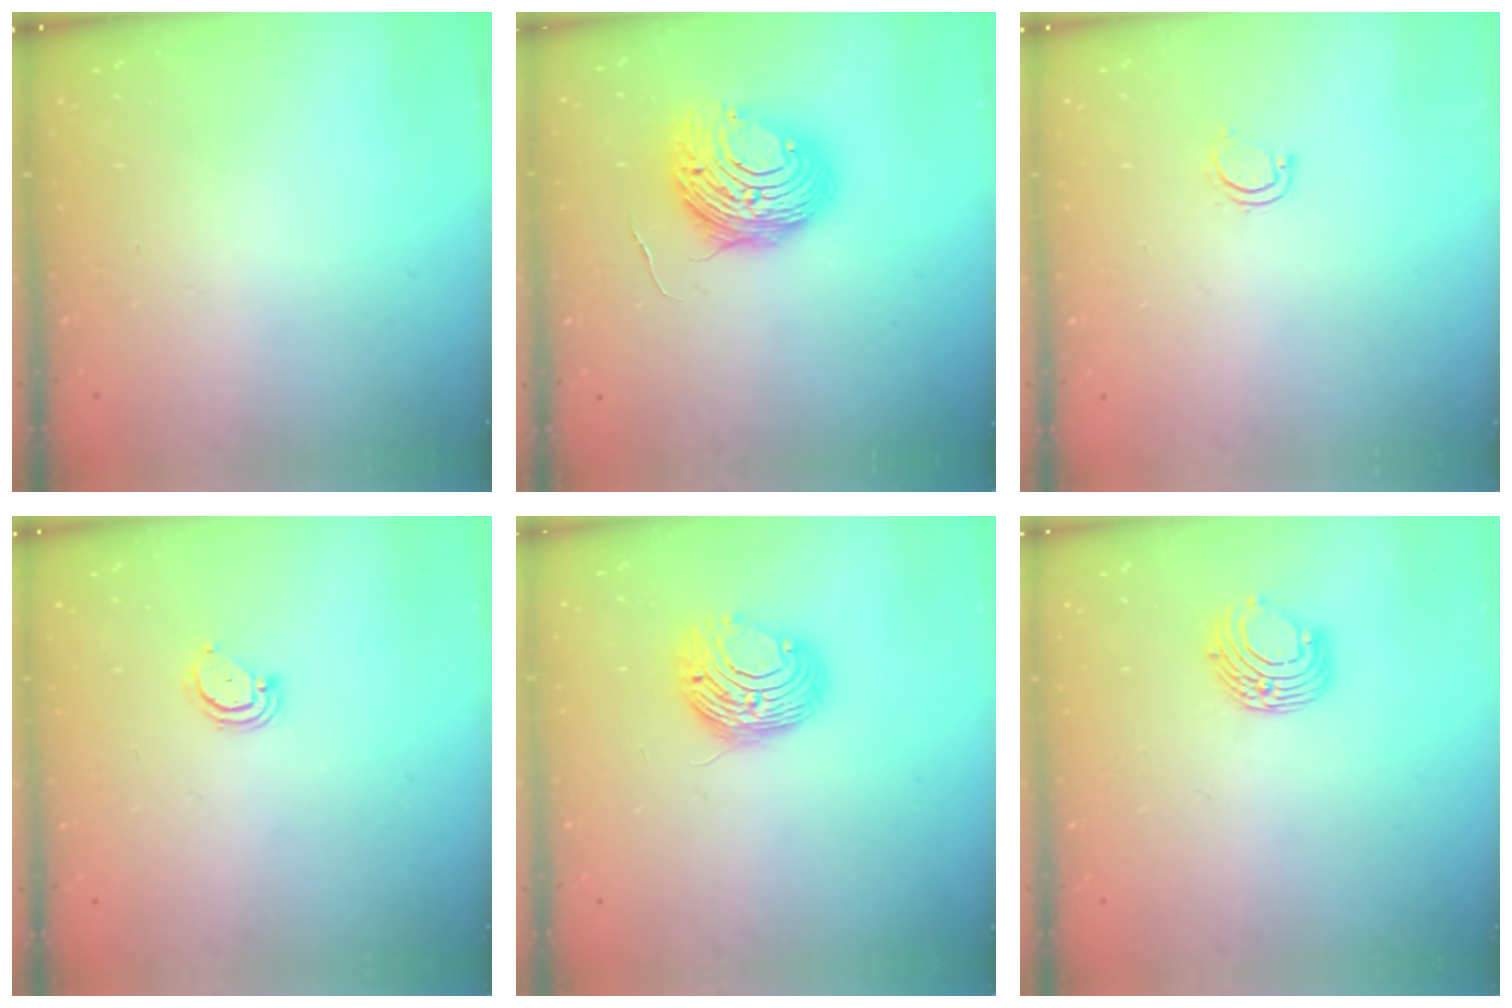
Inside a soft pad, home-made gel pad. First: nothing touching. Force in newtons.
{"total": 12.2, "press": 12.2, "slide": 1.4}
{"total": 4.1, "press": 4.1, "slide": 0.3}
{"total": 3.0, "press": 3.0, "slide": 0.2}
{"total": 9.3, "press": 9.3, "slide": 0.3}
{"total": 8.2, "press": 8.2, "slide": 0.8}